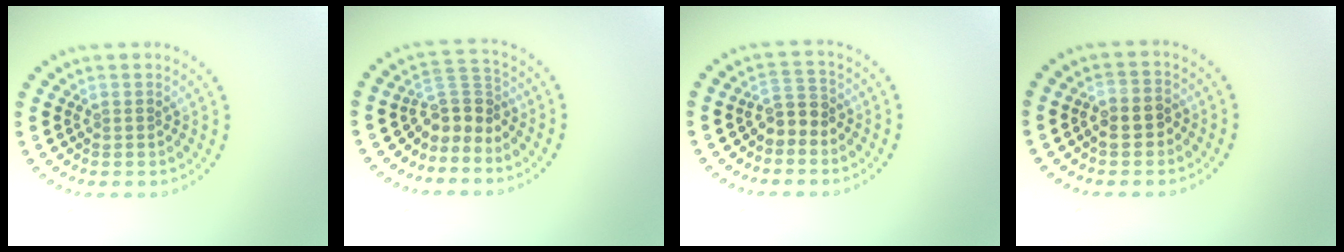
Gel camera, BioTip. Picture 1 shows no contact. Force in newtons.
{"total": 3.2, "press": 2.3, "slide": 2.2}
{"total": 2.0, "press": 1.8, "slide": 0.9}
{"total": 2.6, "press": 2.5, "slide": 0.8}